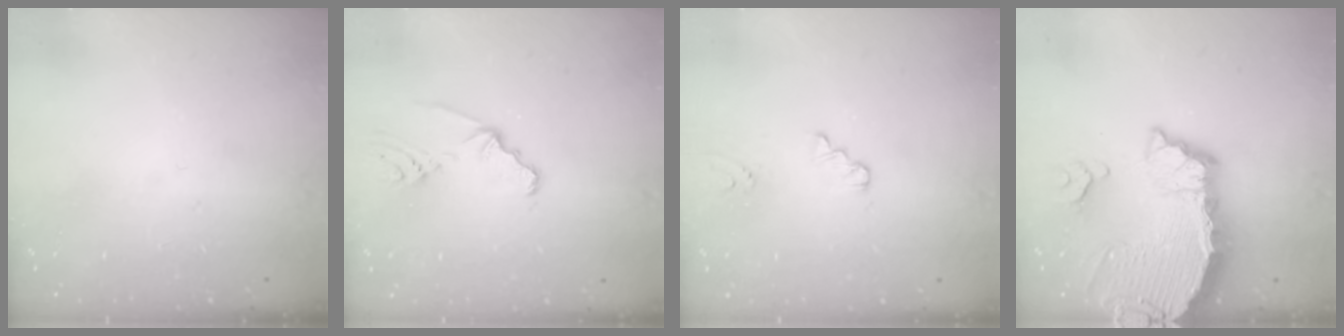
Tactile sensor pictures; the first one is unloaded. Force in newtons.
{"total": 4.6, "press": 2.9, "slide": 3.6}
{"total": 1.0, "press": 1.0, "slide": 0.1}
{"total": 10.4, "press": 10.3, "slide": 1.3}